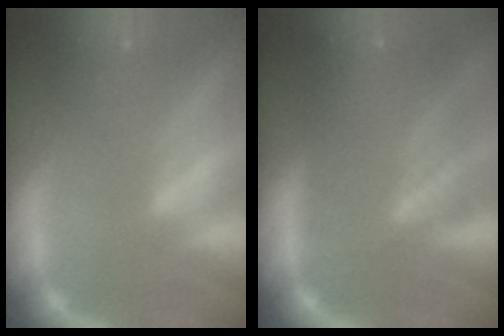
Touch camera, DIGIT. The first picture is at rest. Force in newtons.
{"total": 9.0}